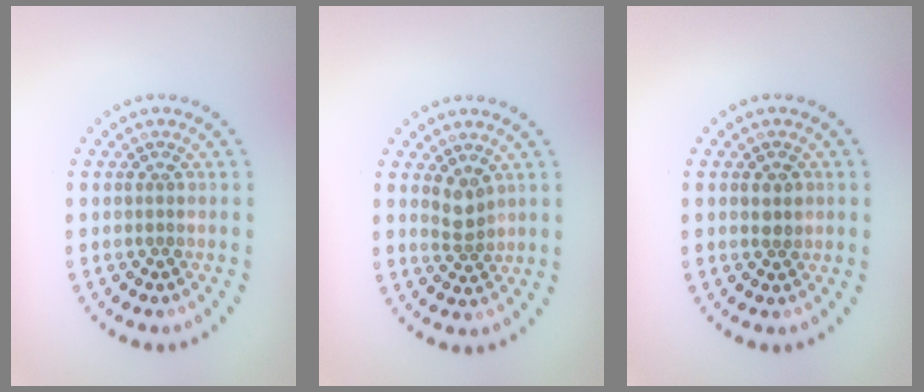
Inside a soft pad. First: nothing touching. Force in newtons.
{"total": 1.9, "press": 1.6, "slide": 1.1}
{"total": 1.4, "press": 1.4, "slide": 0.2}